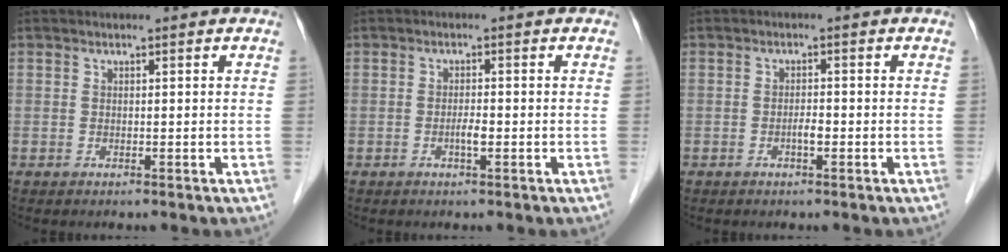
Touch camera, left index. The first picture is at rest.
{"total": 1.6, "force": [-0.6, 0.1, 1.5], "torque": [-0.030, 0.000, -0.011]}
{"total": 1.4, "force": [-0.7, 0.2, 1.2], "torque": [-0.023, 0.002, -0.012]}